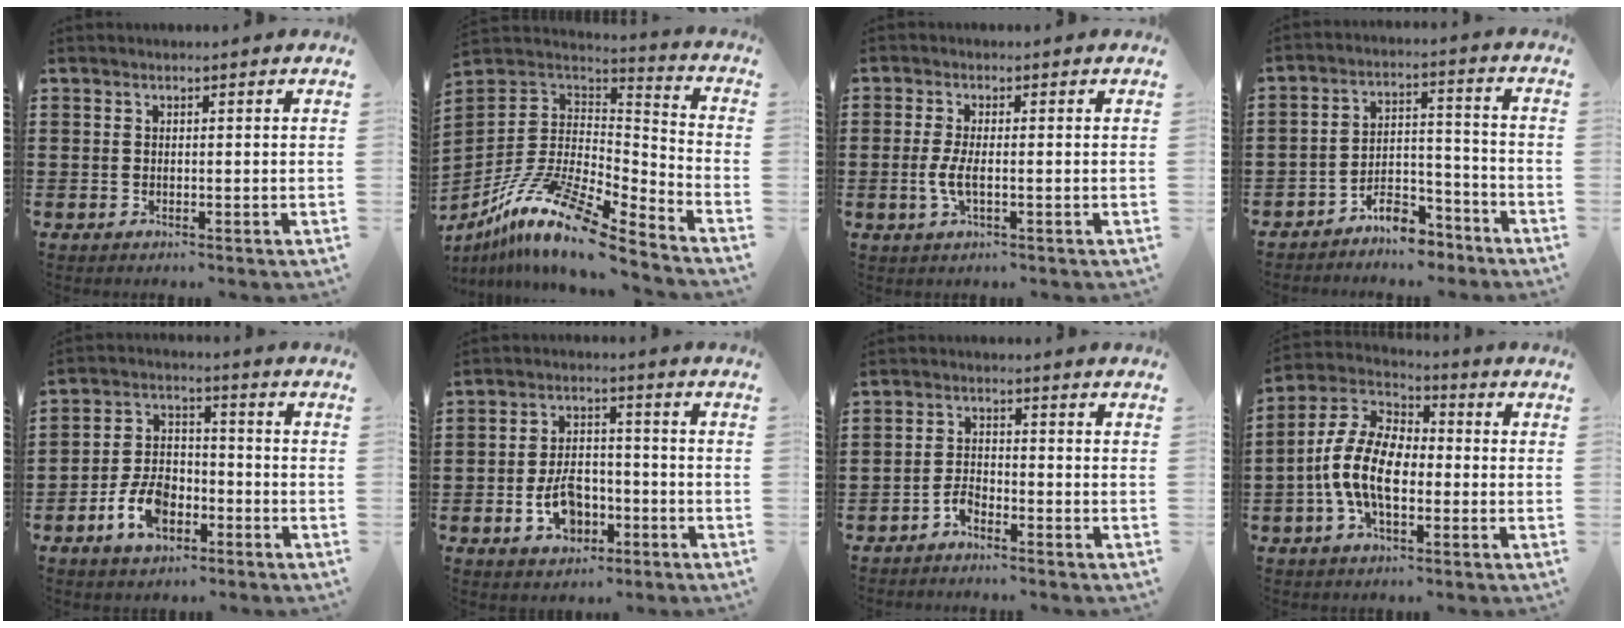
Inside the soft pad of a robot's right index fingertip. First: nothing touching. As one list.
[{"total": 14.4, "force": [-10.0, 3.2, 9.8], "torque": [-0.195, 0.020, -0.191]}, {"total": 3.6, "force": [-0.6, 0.9, 3.4], "torque": [-0.080, -0.007, -0.018]}, {"total": 6.7, "force": [-6.1, 1.9, 2.0], "torque": [-0.030, 0.020, -0.115]}, {"total": 7.7, "force": [-3.6, 4.6, 5.0], "torque": [-0.117, 0.008, -0.071]}, {"total": 7.1, "force": [-2.5, 4.6, 4.8], "torque": [-0.086, 0.001, -0.052]}, {"total": 2.5, "force": [-2.1, 1.0, 1.0], "torque": [-0.023, 0.009, -0.043]}, {"total": 10.4, "force": [-2.2, 5.8, 8.3], "torque": [-0.205, 0.002, -0.049]}]